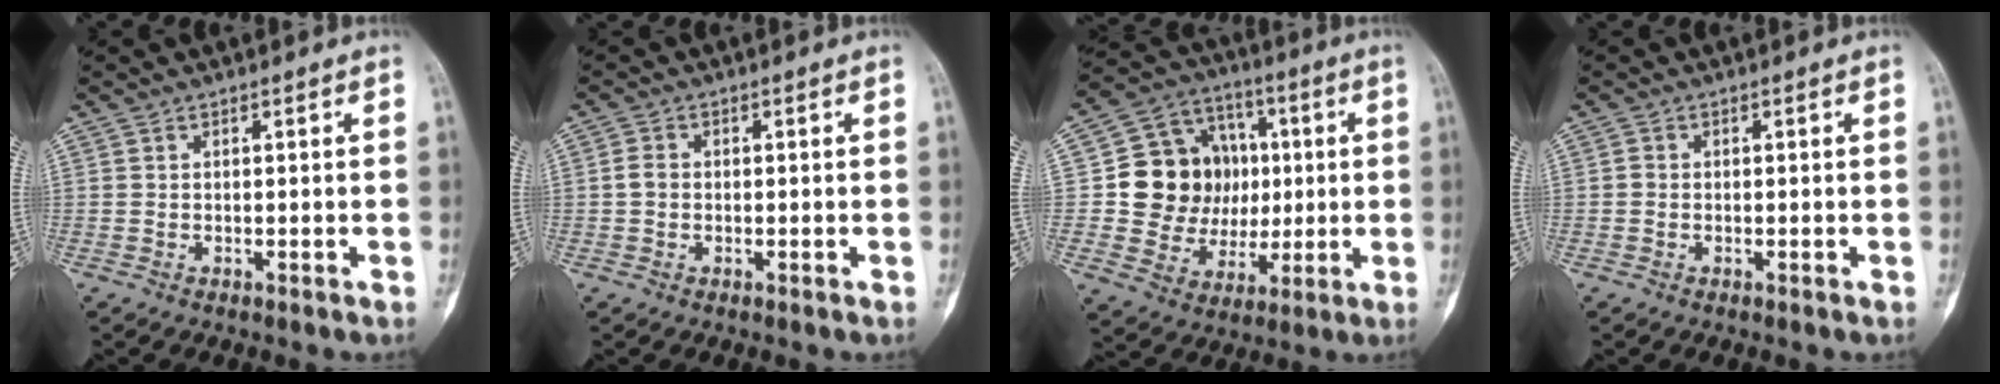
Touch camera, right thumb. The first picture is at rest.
{"total": 2.2, "force": [-0.1, 1.8, 1.3], "torque": [-0.025, 0.006, -0.003]}
{"total": 16.9, "force": [1.4, 14.6, 8.3], "torque": [-0.082, 0.019, 0.039]}
{"total": 0.8, "force": [-0.1, 0.8, 0.4], "torque": [-0.005, 0.002, -0.001]}